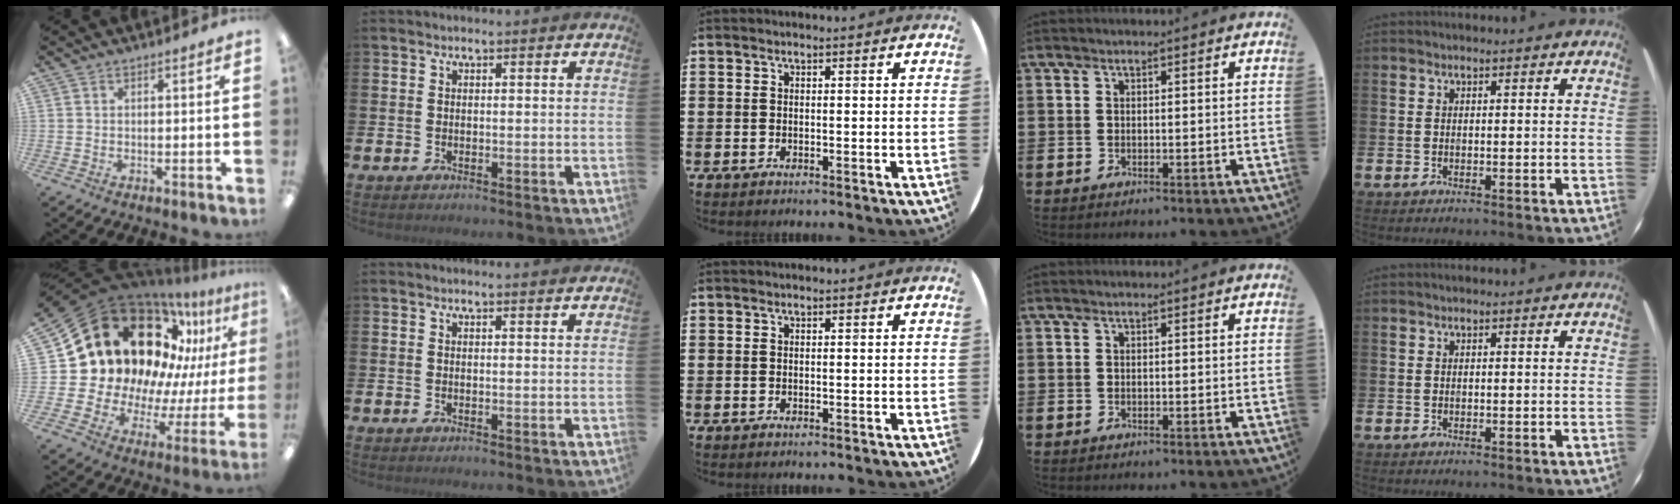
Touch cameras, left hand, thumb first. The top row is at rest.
{"thumb": {"total": 26.7, "force": [12.9, 17.9, 15.0], "torque": [-0.247, -0.100, 0.267]}, "index": {"total": 0.8, "force": [0.8, -0.1, 0.2], "torque": [0.005, -0.005, 0.012]}}